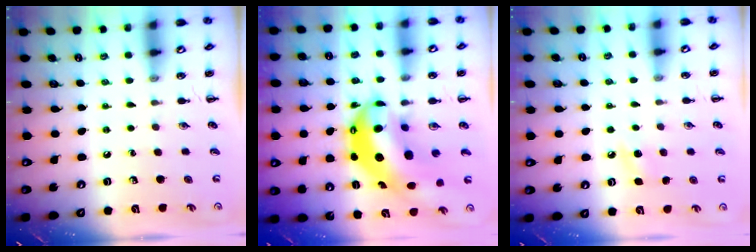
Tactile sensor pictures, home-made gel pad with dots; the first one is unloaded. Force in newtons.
{"total": 13.6, "press": 13.3, "slide": 2.8}
{"total": 5.5, "press": 5.3, "slide": 1.6}